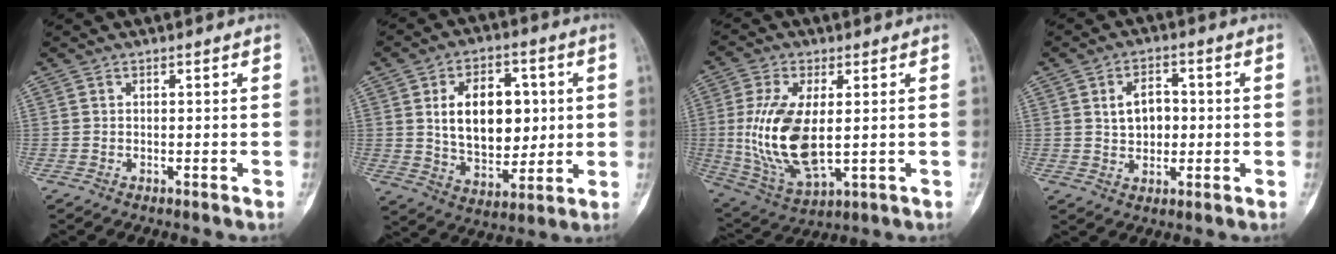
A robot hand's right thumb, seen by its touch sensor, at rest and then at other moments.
{"total": 15.6, "force": [2.4, 10.1, 11.7], "torque": [-0.141, -0.009, 0.047]}
{"total": 15.5, "force": [0.2, 7.3, 13.7], "torque": [-0.283, -0.017, 0.020]}
{"total": 6.5, "force": [0.7, 4.6, 4.6], "torque": [-0.056, 0.005, 0.012]}